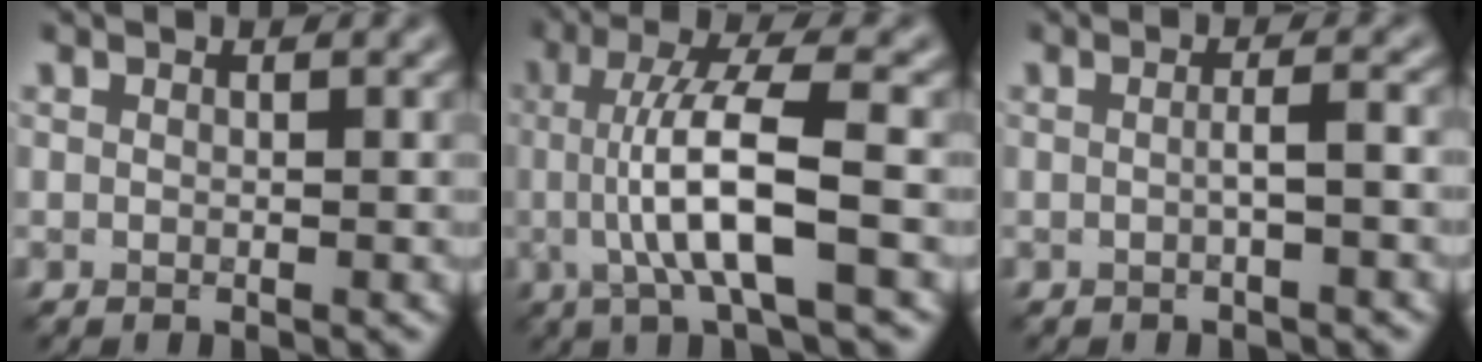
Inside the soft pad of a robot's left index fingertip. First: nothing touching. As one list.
[{"total": 7.5, "force": [-0.7, 1.7, 7.2], "torque": [-0.129, 0.007, -0.011]}, {"total": 1.8, "force": [-0.2, 0.5, 1.8], "torque": [-0.025, 0.005, -0.007]}]